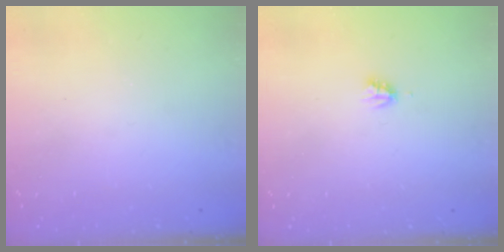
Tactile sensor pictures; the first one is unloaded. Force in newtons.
{"total": 2.2, "press": 2.2, "slide": 0.3}